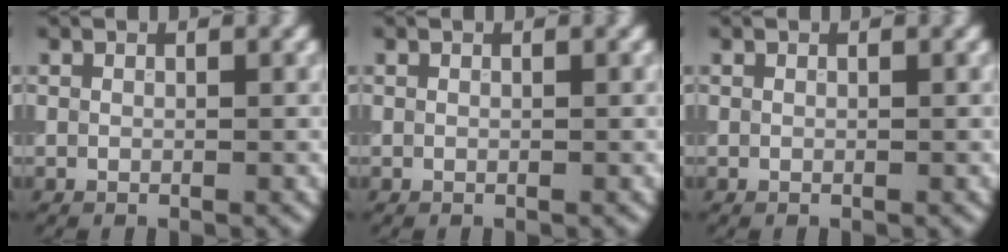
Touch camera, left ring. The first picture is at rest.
{"total": 0.0}
{"total": 0.0}